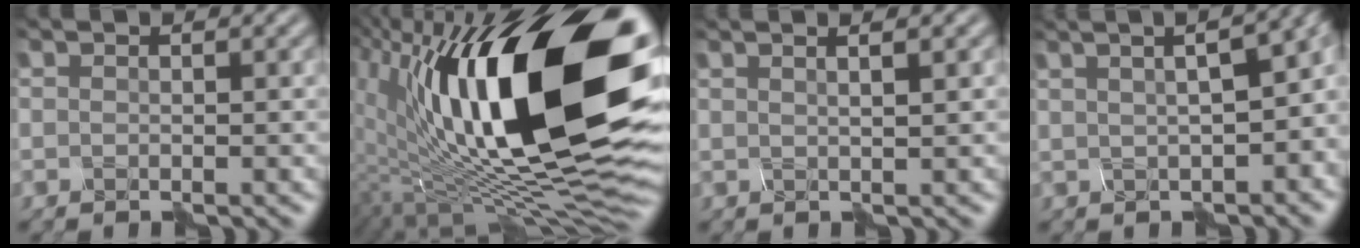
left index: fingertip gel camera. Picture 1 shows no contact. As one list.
[{"total": 19.8, "force": [5.4, 7.6, 17.5], "torque": [-0.279, 0.019, 0.087]}, {"total": 4.2, "force": [2.2, 1.9, 3.1], "torque": [-0.016, 0.032, -0.003]}, {"total": 13.0, "force": [3.8, 6.0, 10.9], "torque": [-0.118, 0.053, 0.051]}]